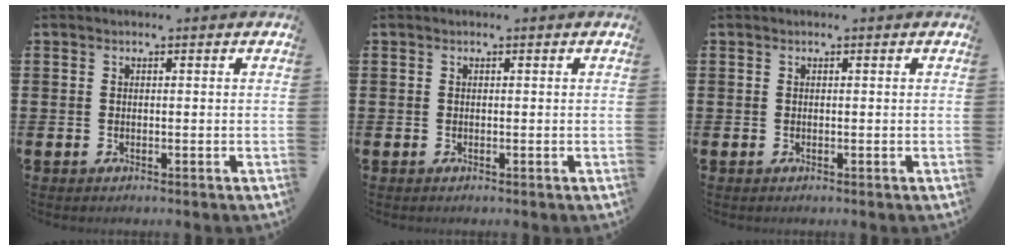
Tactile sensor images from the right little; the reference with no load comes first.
{"total": 0.0}
{"total": 0.0}